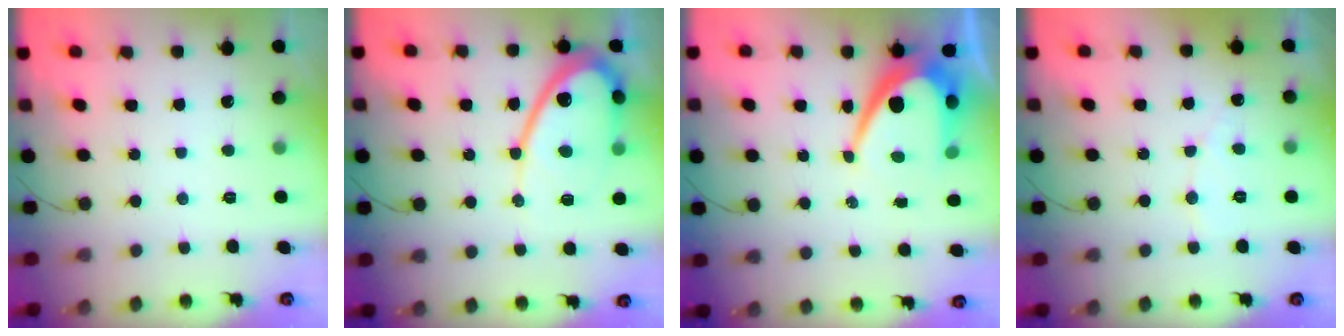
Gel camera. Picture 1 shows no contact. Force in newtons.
{"total": 13.5, "press": 13.4, "slide": 1.1}
{"total": 11.8, "press": 11.8, "slide": 0.8}
{"total": 3.7, "press": 3.7, "slide": 0.3}